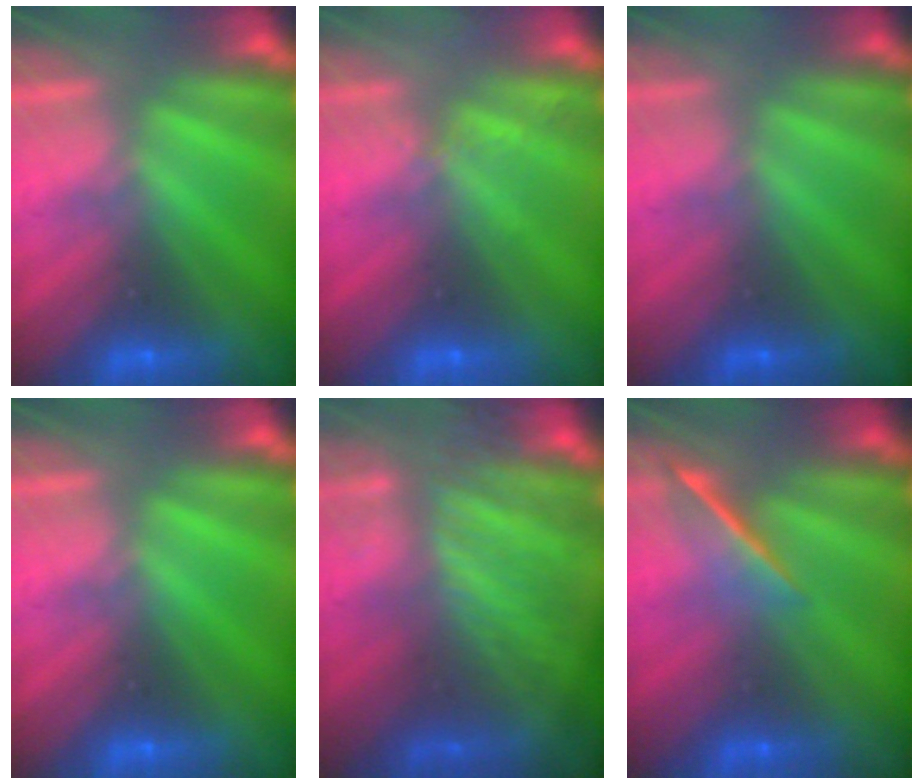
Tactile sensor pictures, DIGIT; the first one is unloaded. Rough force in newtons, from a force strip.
{"total": 2.0}
{"total": 2.4}
{"total": 0.0}
{"total": 4.4}
{"total": 1.6}